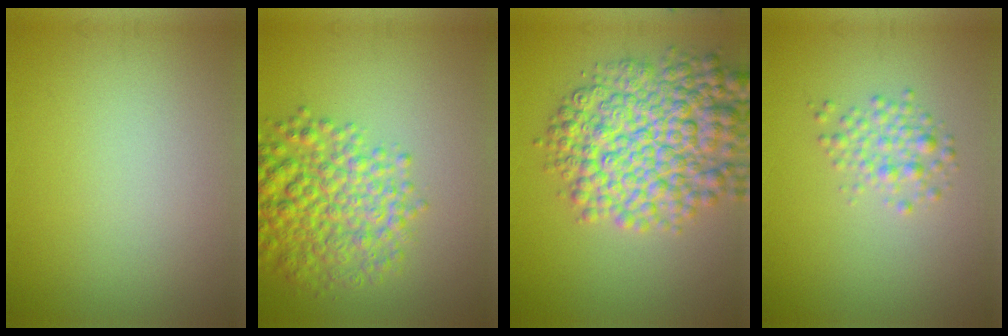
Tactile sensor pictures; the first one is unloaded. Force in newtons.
{"total": 6.9, "press": 6.9, "slide": 0.3}
{"total": 9.9, "press": 9.9, "slide": 0.2}
{"total": 2.1, "press": 2.1, "slide": 0.1}